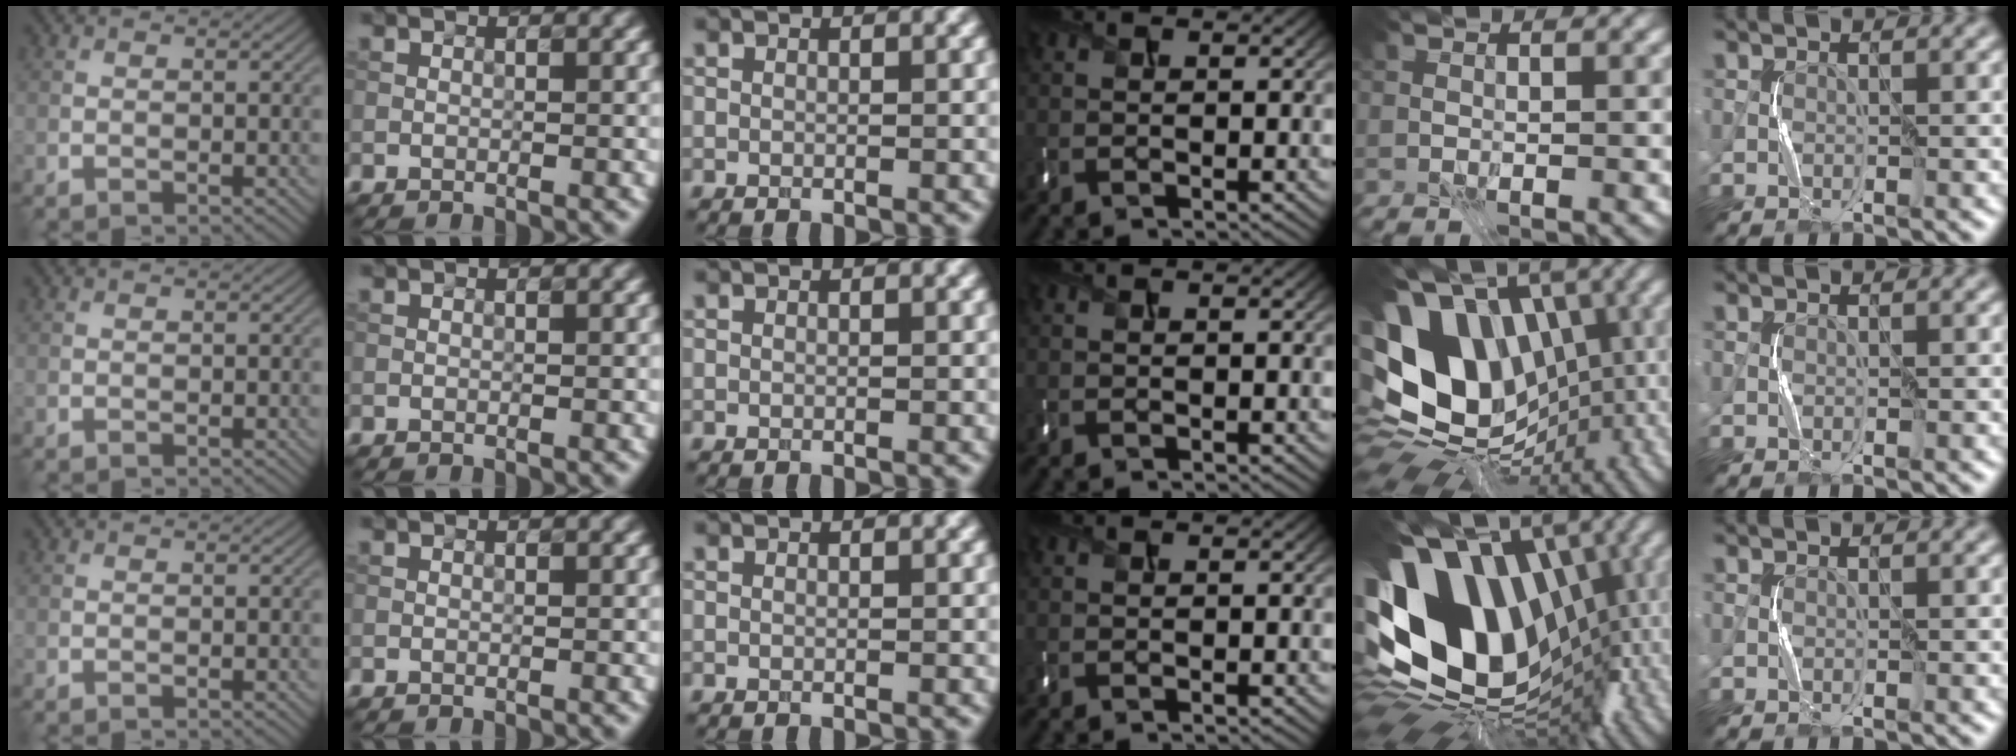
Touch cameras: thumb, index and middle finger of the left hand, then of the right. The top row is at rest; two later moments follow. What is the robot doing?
{"motion": "press", "object": "mouse"}